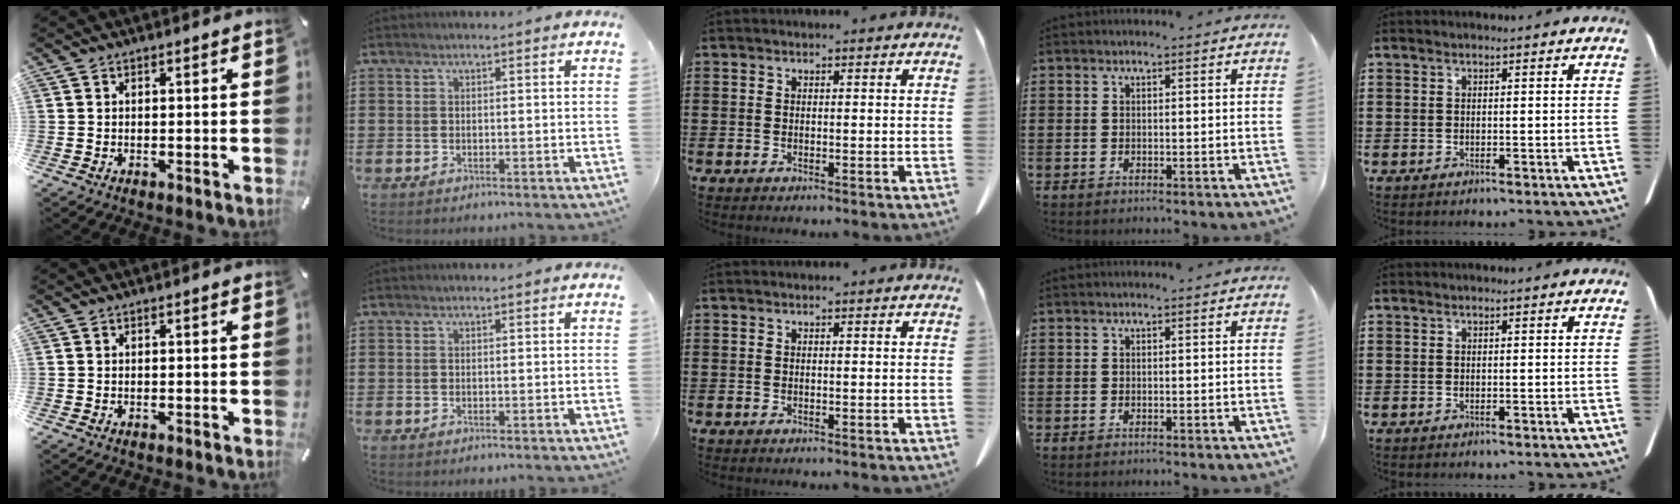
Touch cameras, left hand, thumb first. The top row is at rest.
{}